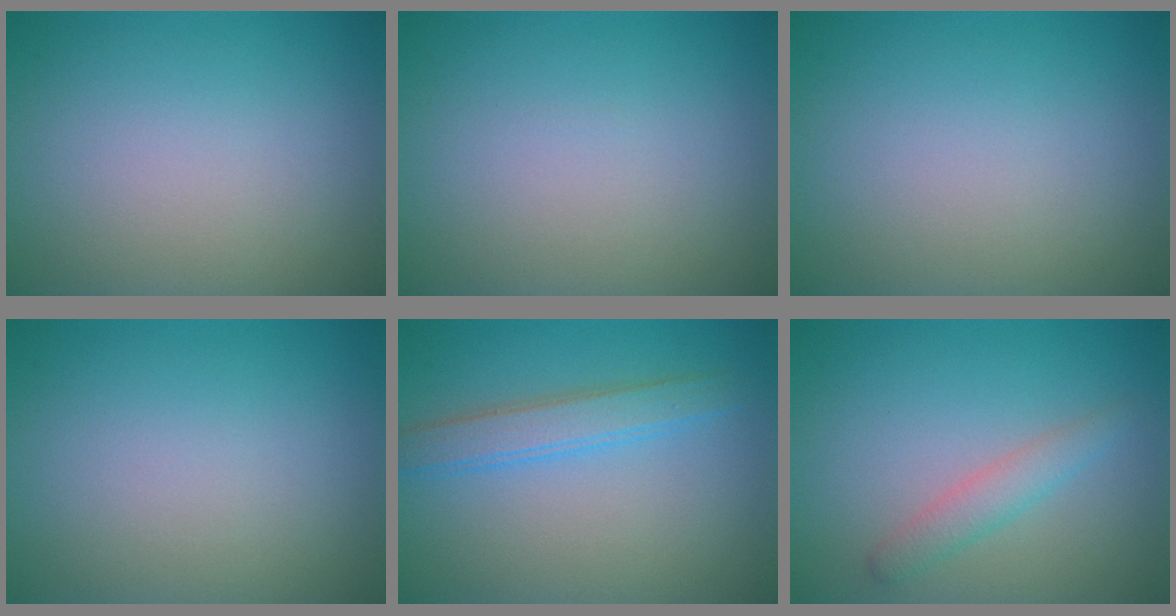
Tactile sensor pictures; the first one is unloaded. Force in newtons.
{"total": 0.0}
{"total": 0.0}
{"total": 0.0}
{"total": 3.0, "press": 2.9, "slide": 0.2}
{"total": 2.0, "press": 2.0, "slide": 0.1}